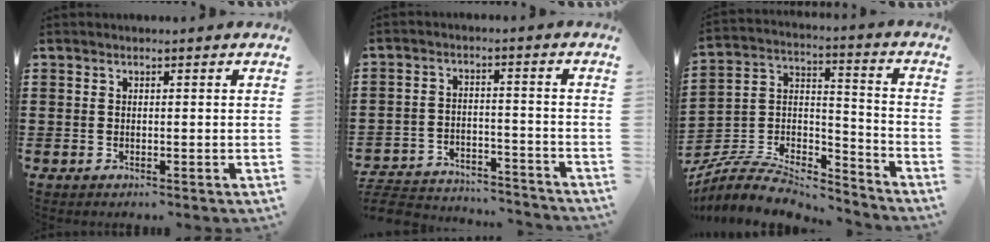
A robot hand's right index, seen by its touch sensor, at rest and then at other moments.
{"total": 5.5, "force": [-5.4, 0.7, 1.1], "torque": [-0.032, 0.001, -0.110]}
{"total": 8.0, "force": [-7.2, 2.1, 2.8], "torque": [-0.061, 0.007, -0.144]}